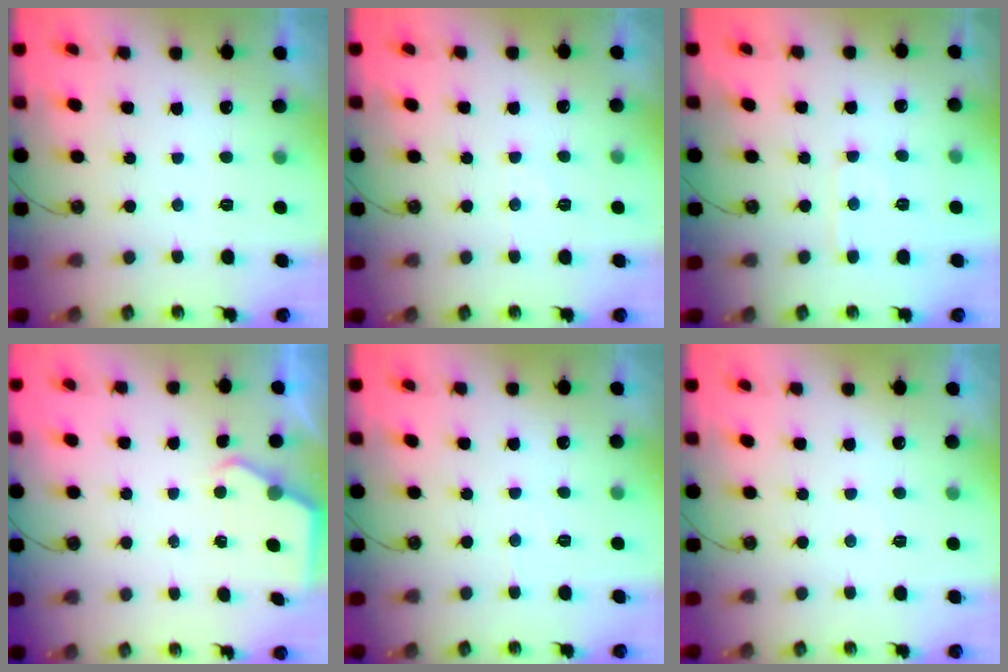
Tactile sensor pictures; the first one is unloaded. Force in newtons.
{"total": 5.3, "press": 5.3, "slide": 0.8}
{"total": 3.4, "press": 3.3, "slide": 0.5}
{"total": 3.0, "press": 2.9, "slide": 0.5}
{"total": 3.8, "press": 3.8, "slide": 0.5}
{"total": 2.2, "press": 2.2, "slide": 0.4}